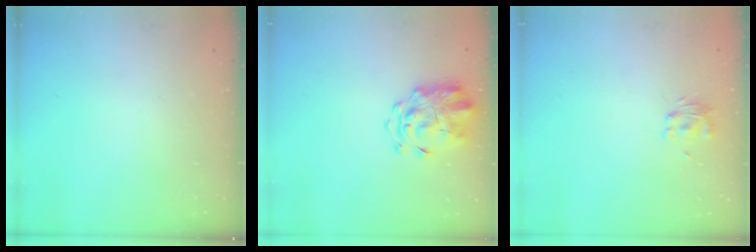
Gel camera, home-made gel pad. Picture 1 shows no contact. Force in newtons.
{"total": 3.3, "press": 3.2, "slide": 1.0}
{"total": 2.9, "press": 2.8, "slide": 0.7}